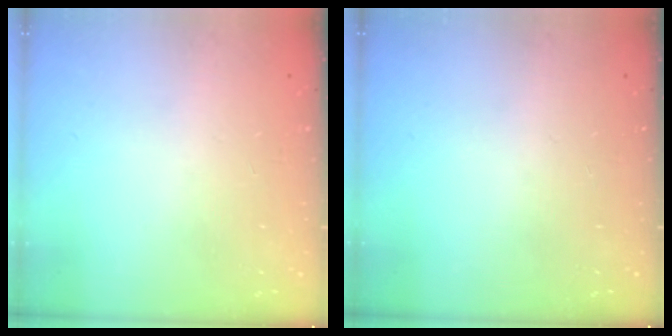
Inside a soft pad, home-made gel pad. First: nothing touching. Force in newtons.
{"total": 0.0}